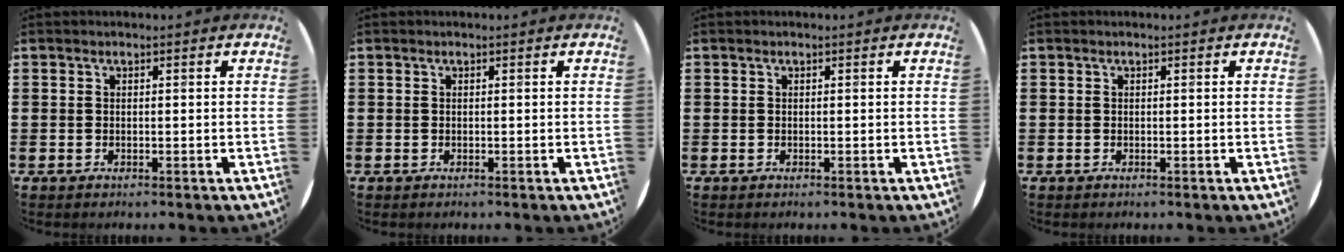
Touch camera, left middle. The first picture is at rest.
{"total": 0.0}
{"total": 0.0}
{"total": 0.0}